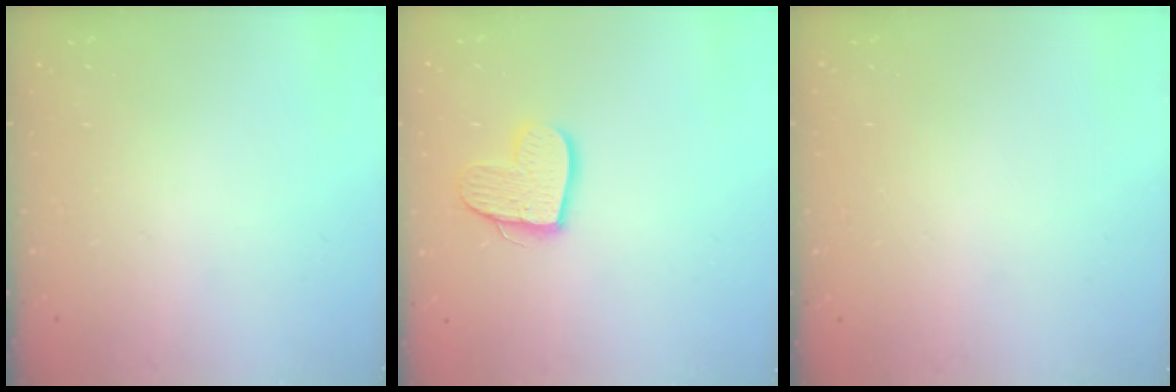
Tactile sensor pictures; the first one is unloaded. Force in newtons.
{"total": 11.9, "press": 11.8, "slide": 1.1}
{"total": 0.0}